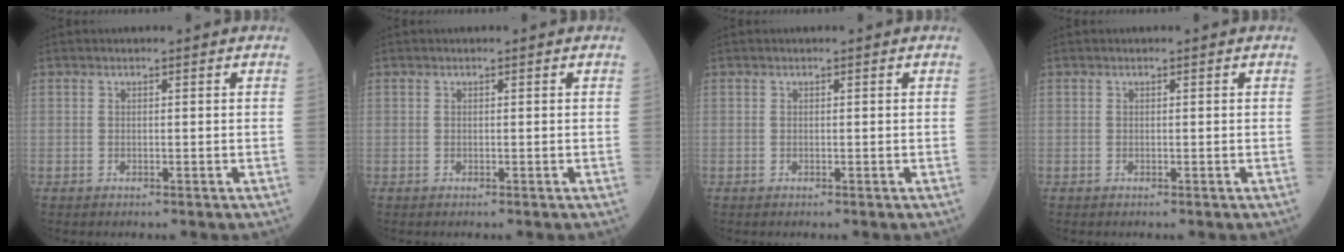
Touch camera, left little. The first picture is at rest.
{"total": 0.0}
{"total": 0.0}
{"total": 0.0}